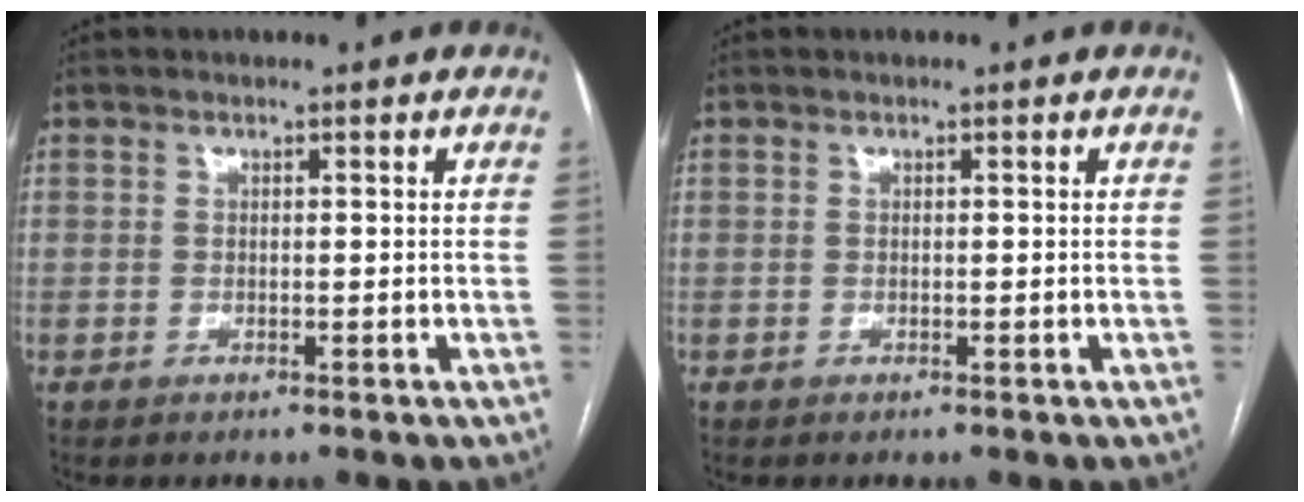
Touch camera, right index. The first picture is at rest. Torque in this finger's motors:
{"motor_torque": [-0.02, 0.02, 0.00, 0.00]}